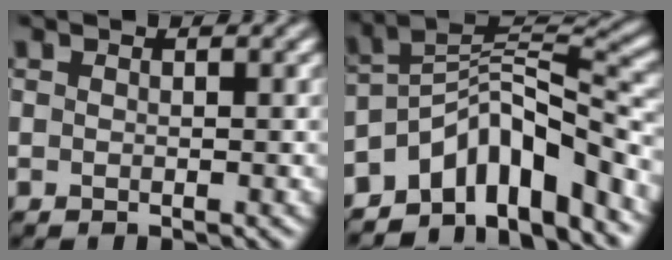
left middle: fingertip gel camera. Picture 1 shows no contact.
{"total": 9.4, "force": [-5.5, 4.4, 6.3], "torque": [-0.074, 0.012, -0.108]}